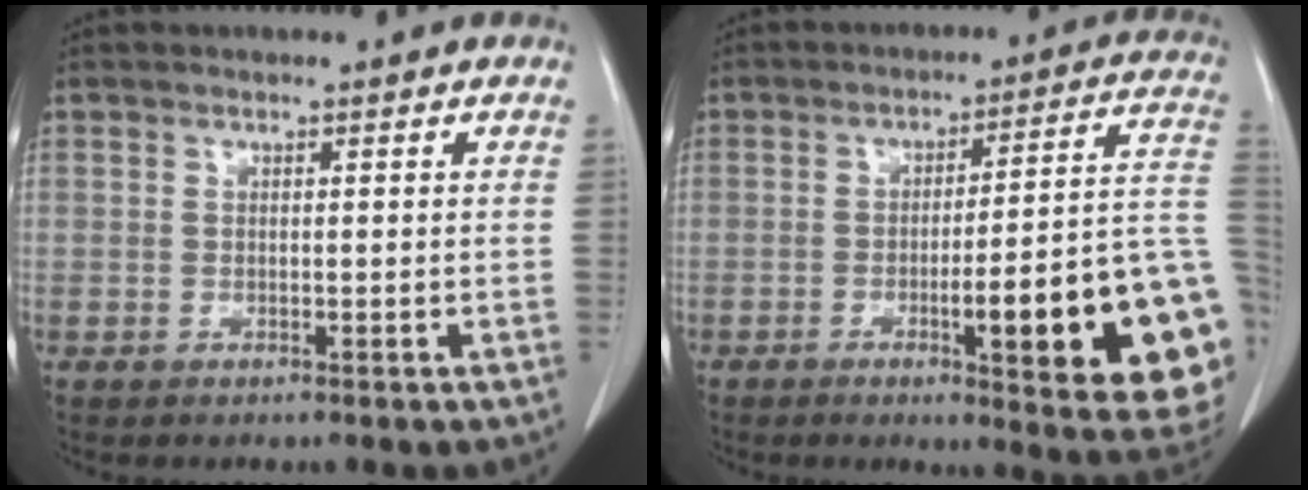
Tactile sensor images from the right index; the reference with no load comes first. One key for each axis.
{"total": 21.7, "fx": -5.4, "fy": 2.4, "fz": 20.9, "tx": -0.166, "ty": 0.014, "tz": -0.059}